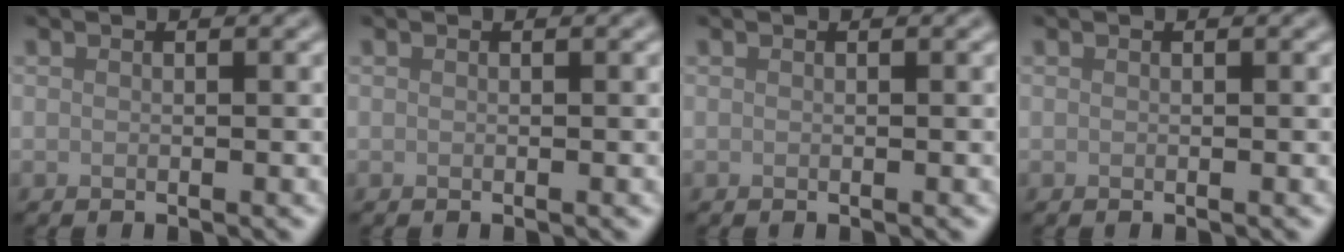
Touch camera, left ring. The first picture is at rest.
{"total": 0.0}
{"total": 0.0}
{"total": 0.0}